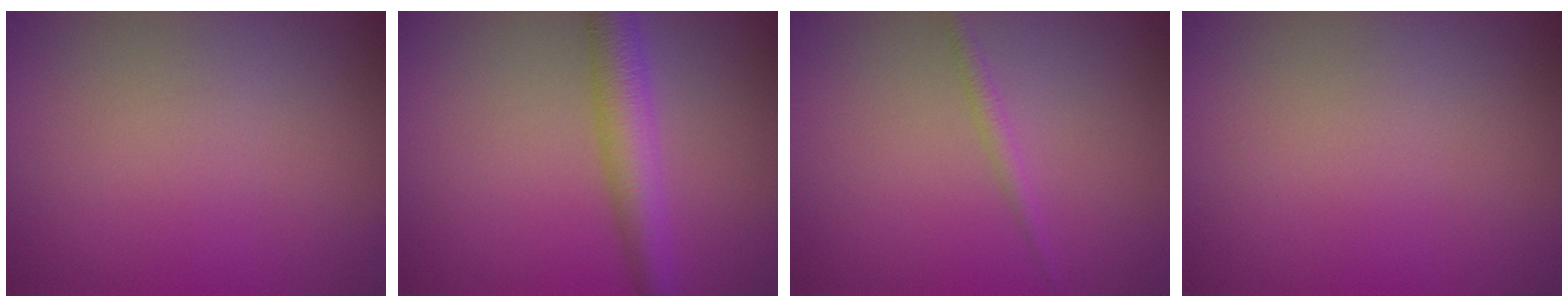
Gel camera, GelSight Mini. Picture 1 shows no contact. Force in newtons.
{"total": 4.7, "press": 4.7, "slide": 0.1}
{"total": 1.2, "press": 1.2, "slide": 0.0}
{"total": 0.0}